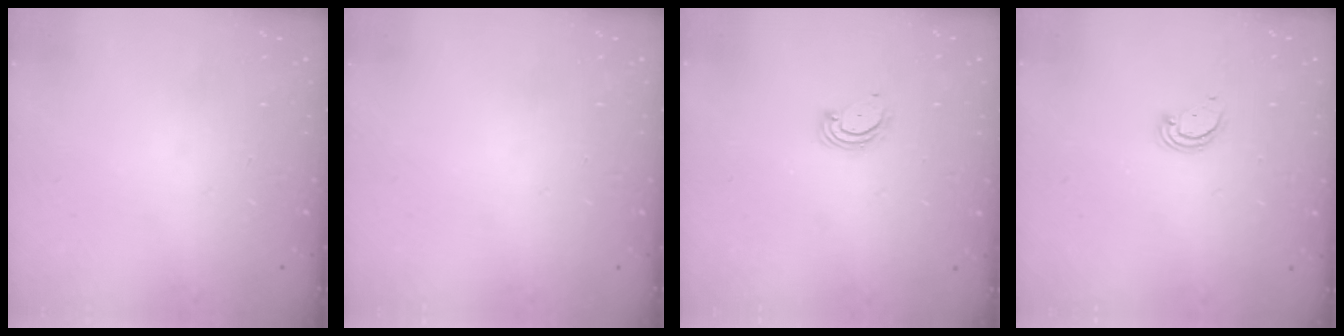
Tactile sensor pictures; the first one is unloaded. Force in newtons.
{"total": 0.0}
{"total": 3.2, "press": 3.2, "slide": 0.3}
{"total": 2.8, "press": 2.8, "slide": 0.2}